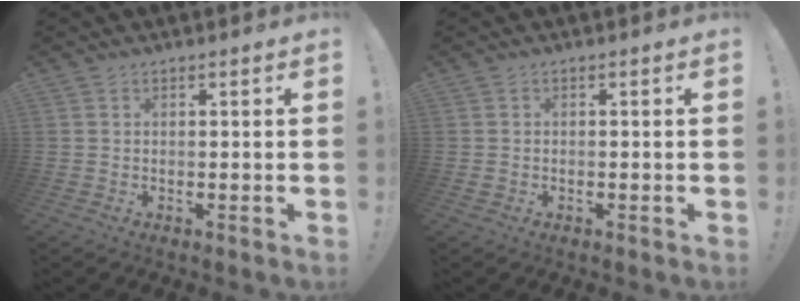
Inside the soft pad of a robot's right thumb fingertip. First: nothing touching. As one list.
[{"total": 0.9, "force": [-0.5, 0.7, 0.2], "torque": [-0.010, 0.005, -0.007]}]